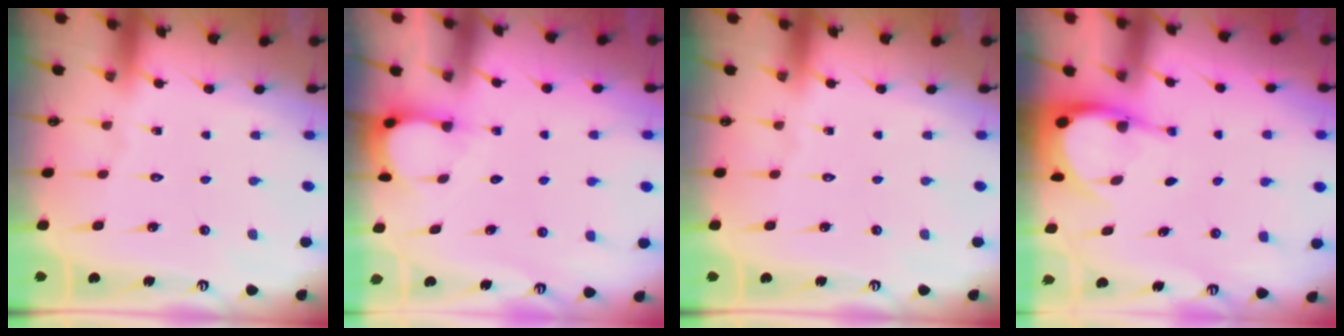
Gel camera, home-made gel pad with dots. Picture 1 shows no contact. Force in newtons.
{"total": 3.0, "press": 3.0, "slide": 0.3}
{"total": 0.0}
{"total": 4.9, "press": 4.9, "slide": 0.5}